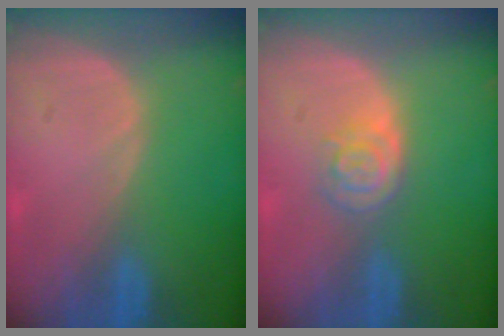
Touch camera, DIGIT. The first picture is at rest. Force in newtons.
{"total": 3.9, "press": 3.7, "slide": 1.2}